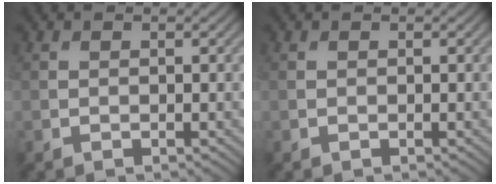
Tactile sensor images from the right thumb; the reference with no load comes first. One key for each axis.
{"total": 0.0}